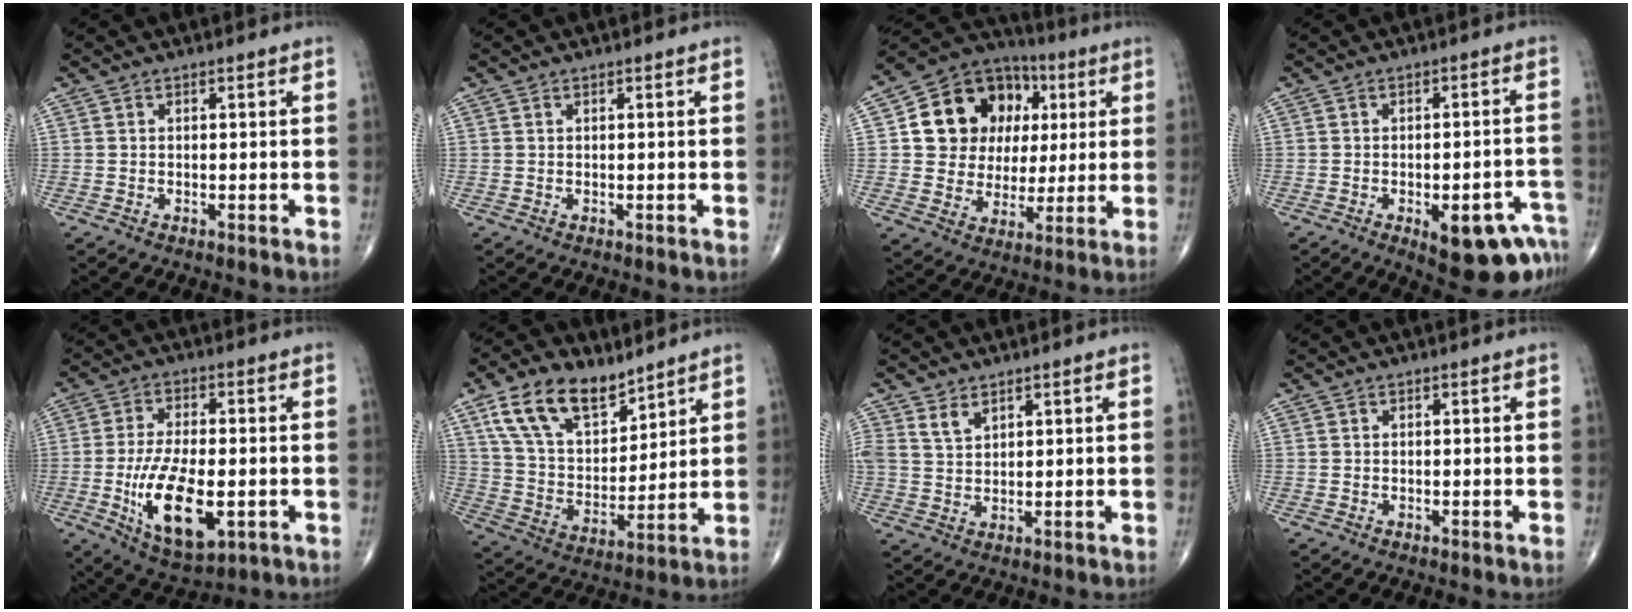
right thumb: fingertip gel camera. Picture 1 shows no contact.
{"total": 0.0}
{"total": 17.6, "force": [4.1, 14.5, 9.1], "torque": [-0.107, 0.020, 0.075]}
{"total": 12.3, "force": [-6.5, 4.7, 9.3], "torque": [-0.080, 0.032, -0.075]}
{"total": 14.8, "force": [-3.4, 6.7, 12.8], "torque": [-0.227, -0.008, -0.047]}
{"total": 16.0, "force": [10.1, 8.5, 9.0], "torque": [-0.130, -0.044, 0.196]}
{"total": 3.4, "force": [2.3, 1.9, 1.6], "torque": [-0.022, -0.014, 0.052]}
{"total": 0.0}